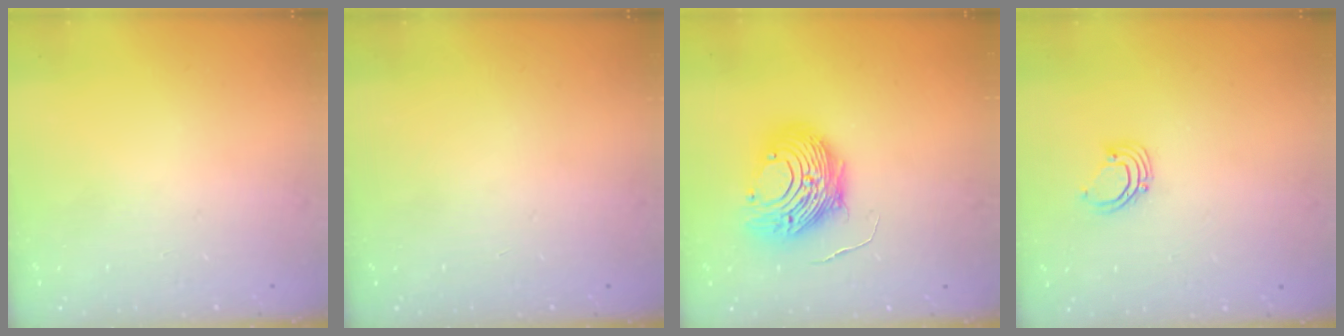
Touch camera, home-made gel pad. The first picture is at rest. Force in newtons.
{"total": 0.0}
{"total": 13.0, "press": 12.9, "slide": 1.4}
{"total": 2.9, "press": 2.9, "slide": 0.3}